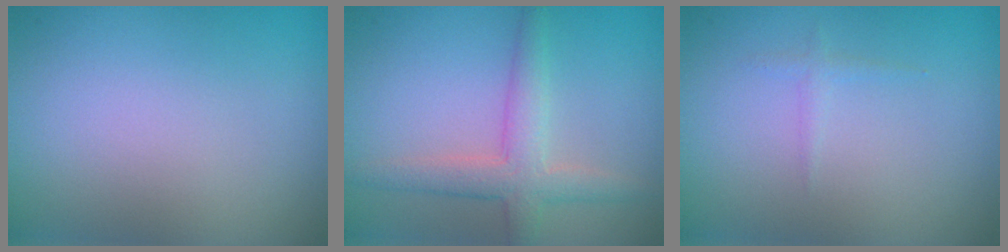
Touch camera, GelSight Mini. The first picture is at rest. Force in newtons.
{"total": 3.4, "press": 3.4, "slide": 0.2}
{"total": 0.6, "press": 0.6, "slide": 0.1}